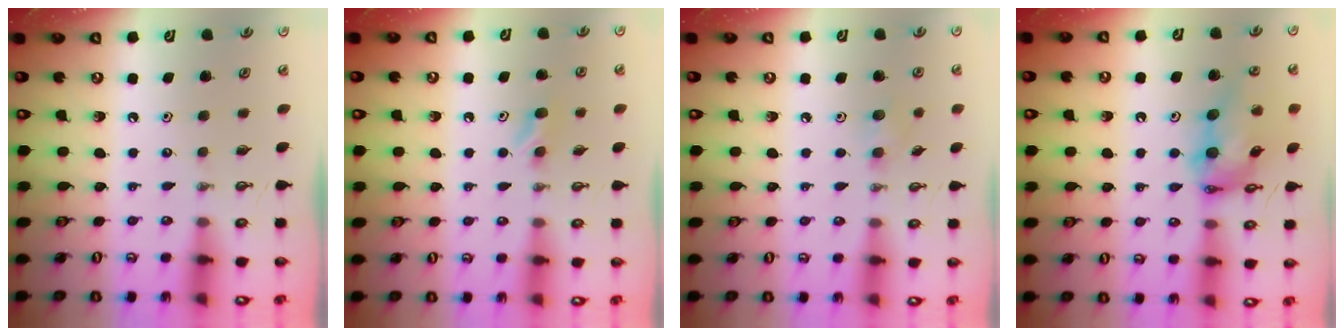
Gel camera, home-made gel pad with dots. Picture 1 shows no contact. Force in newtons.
{"total": 3.8, "press": 3.8, "slide": 0.5}
{"total": 7.4, "press": 6.9, "slide": 2.7}
{"total": 15.7, "press": 15.6, "slide": 2.0}